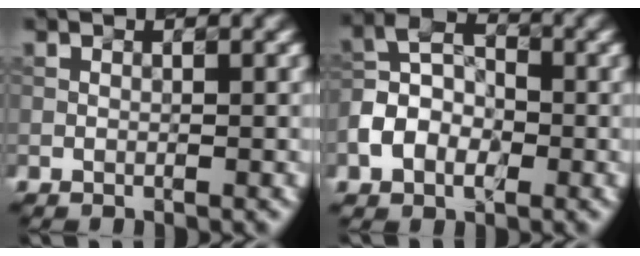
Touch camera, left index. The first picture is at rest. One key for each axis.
{"total": 4.8, "fx": -1.8, "fy": 3.4, "fz": 2.9, "tx": -0.059, "ty": 0.009, "tz": -0.040}